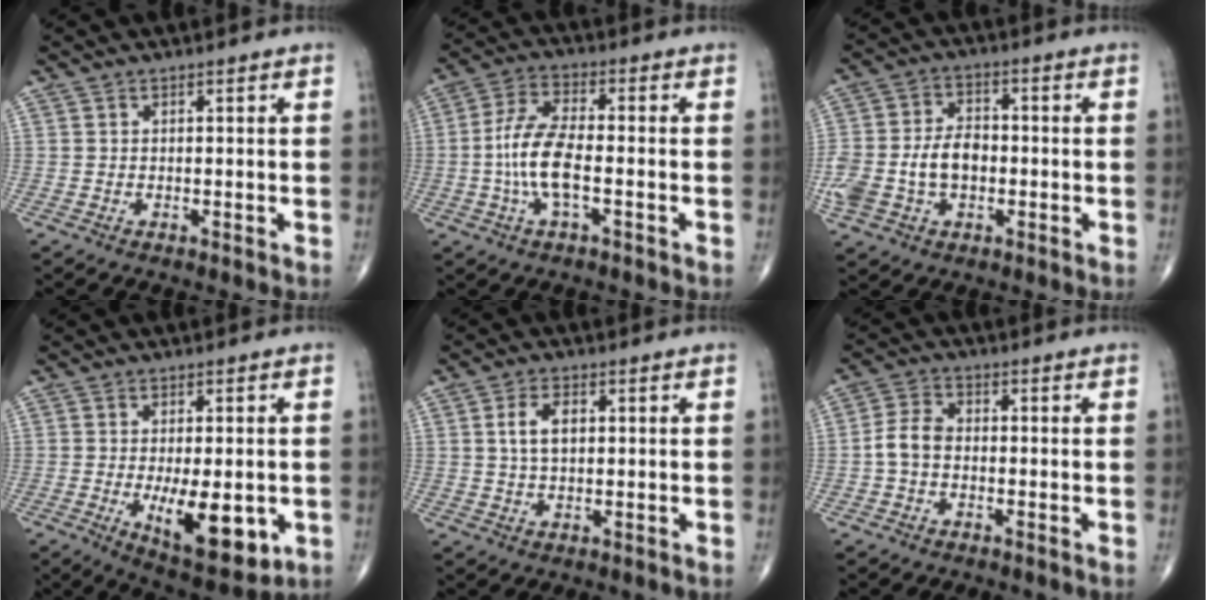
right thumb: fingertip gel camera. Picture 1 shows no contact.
{"total": 10.0, "force": [-1.9, 3.7, 9.0], "torque": [-0.198, 0.023, -0.040]}
{"total": 9.7, "force": [-1.8, 6.6, 6.9], "torque": [-0.139, 0.029, -0.034]}
{"total": 13.1, "force": [-2.9, 5.5, 11.5], "torque": [-0.155, -0.020, -0.029]}
{"total": 5.0, "force": [1.0, 2.8, 4.0], "torque": [-0.076, 0.003, 0.017]}
{"total": 4.8, "force": [-0.9, 3.3, 3.4], "torque": [-0.066, 0.017, -0.027]}